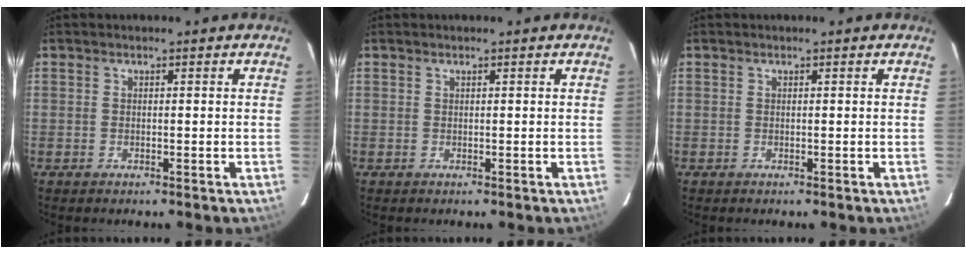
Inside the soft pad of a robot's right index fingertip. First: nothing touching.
{"total": 0.0}
{"total": 0.0}